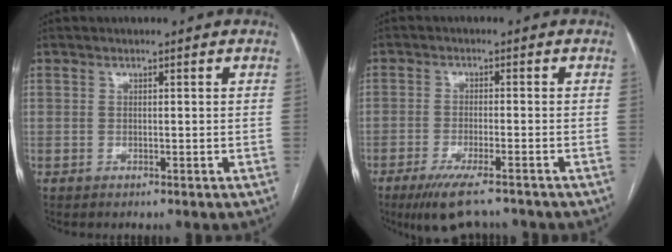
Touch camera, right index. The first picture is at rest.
{"total": 8.4, "force": [-6.5, 1.1, 5.1], "torque": [-0.086, -0.020, -0.103]}